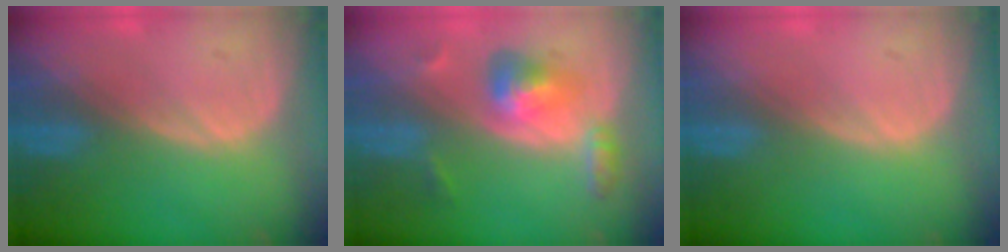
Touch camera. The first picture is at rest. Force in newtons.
{"total": 6.1, "press": 5.5, "slide": 2.7}
{"total": 0.0}